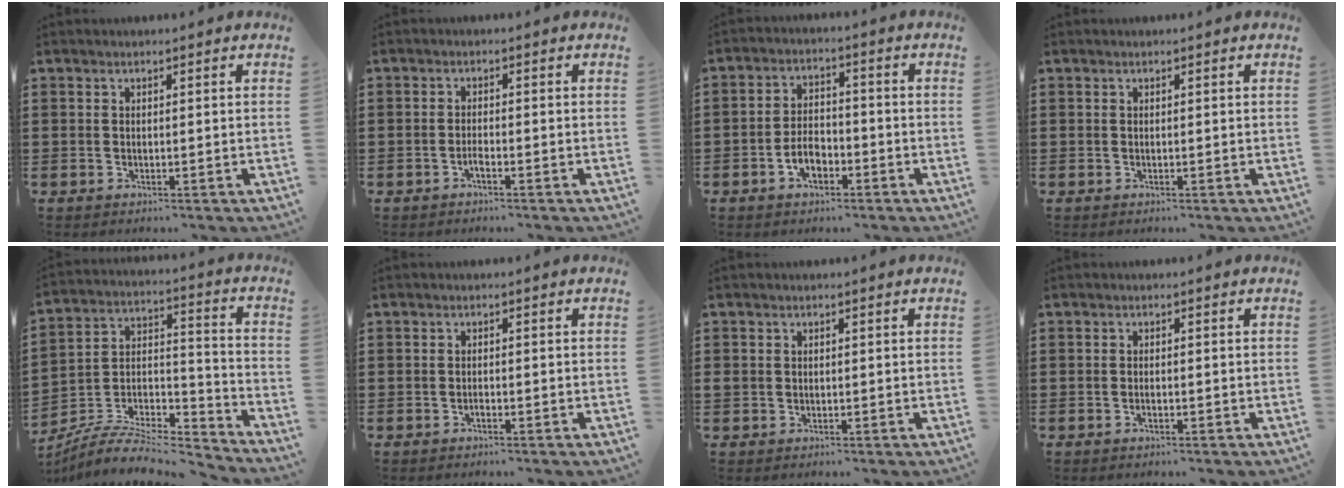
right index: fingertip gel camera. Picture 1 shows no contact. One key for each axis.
{"total": 1.3, "fx": -1.0, "fy": 0.3, "fz": 0.8, "tx": -0.019, "ty": -0.004, "tz": -0.018}
{"total": 4.6, "fx": -2.2, "fy": 2.6, "fz": 3.1, "tx": -0.061, "ty": 0.005, "tz": -0.042}
{"total": 0.0}
{"total": 7.5, "fx": -6.7, "fy": 2.1, "fz": 2.6, "tx": -0.053, "ty": 0.002, "tz": -0.132}
{"total": 0.7, "fx": -0.6, "fy": 0.2, "fz": 0.3, "tx": -0.008, "ty": -0.001, "tz": -0.011}
{"total": 0.9, "fx": 0.0, "fy": 0.9, "fz": 0.3, "tx": -0.007, "ty": 0.006, "tz": -0.002}
{"total": 0.8, "fx": -0.5, "fy": 0.2, "fz": 0.6, "tx": -0.014, "ty": -0.005, "tz": -0.007}